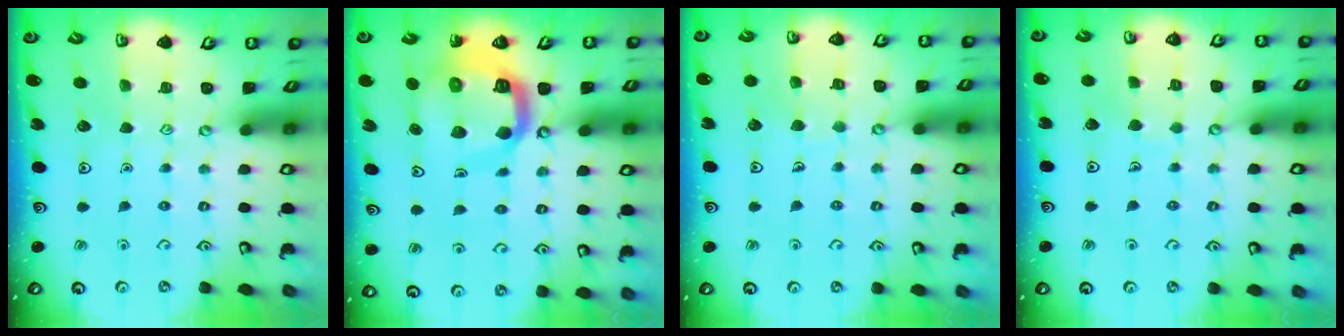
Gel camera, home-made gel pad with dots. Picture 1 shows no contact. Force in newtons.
{"total": 14.4, "press": 14.3, "slide": 1.7}
{"total": 4.7, "press": 4.7, "slide": 0.4}
{"total": 2.2, "press": 2.2, "slide": 0.1}